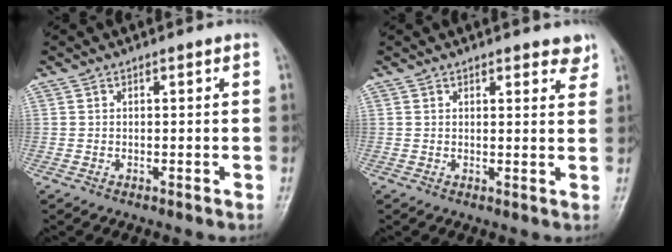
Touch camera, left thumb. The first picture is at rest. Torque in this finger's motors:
{"motor_torque": [-0.01, -0.02, 0.14, -0.01, 0.06]}